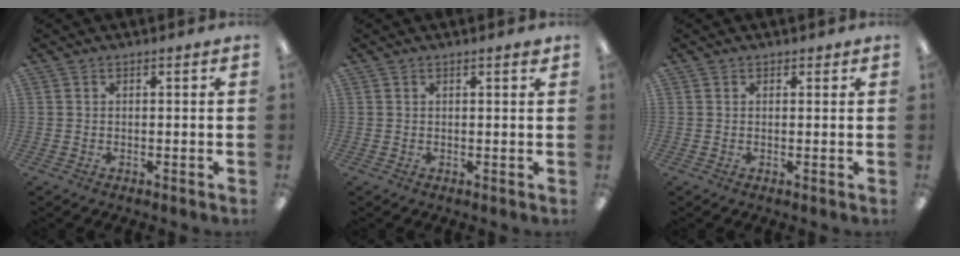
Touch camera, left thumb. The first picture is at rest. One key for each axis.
{"total": 0.9, "fx": 0.8, "fy": 0.0, "fz": 0.6, "tx": -0.004, "ty": -0.004, "tz": 0.011}
{"total": 0.7, "fx": 0.5, "fy": 0.5, "fz": 0.0, "tx": 0.008, "ty": -0.001, "tz": 0.008}